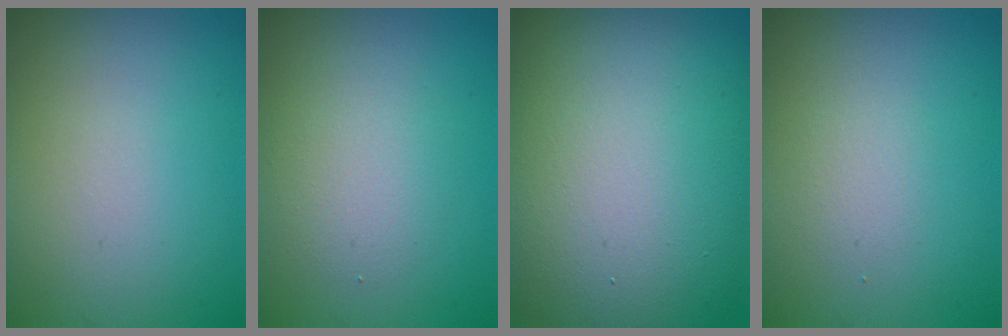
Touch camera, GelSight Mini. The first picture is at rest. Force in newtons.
{"total": 2.9, "press": 2.9, "slide": 0.3}
{"total": 17.8, "press": 17.8, "slide": 0.7}
{"total": 1.3, "press": 1.2, "slide": 0.1}